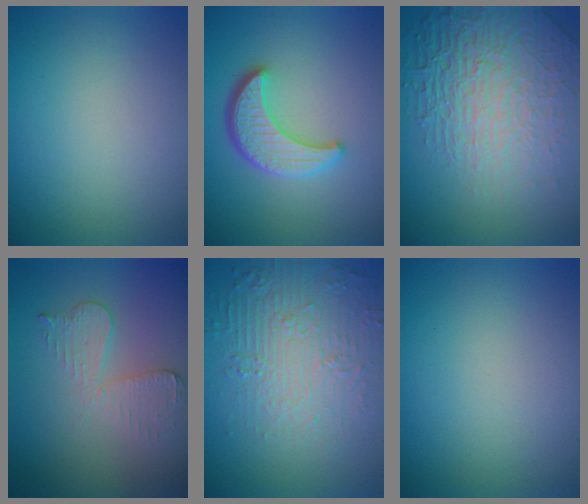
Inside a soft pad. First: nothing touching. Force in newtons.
{"total": 4.6, "press": 3.8, "slide": 2.6}
{"total": 8.7, "press": 6.0, "slide": 6.3}
{"total": 3.0, "press": 2.7, "slide": 1.2}
{"total": 5.0, "press": 4.8, "slide": 1.3}
{"total": 0.0}